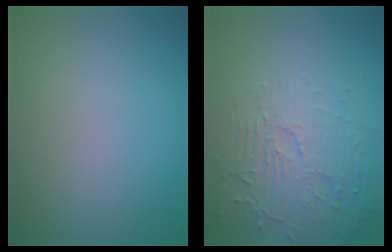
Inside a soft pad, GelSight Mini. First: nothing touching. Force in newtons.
{"total": 5.9, "press": 3.7, "slide": 4.5}